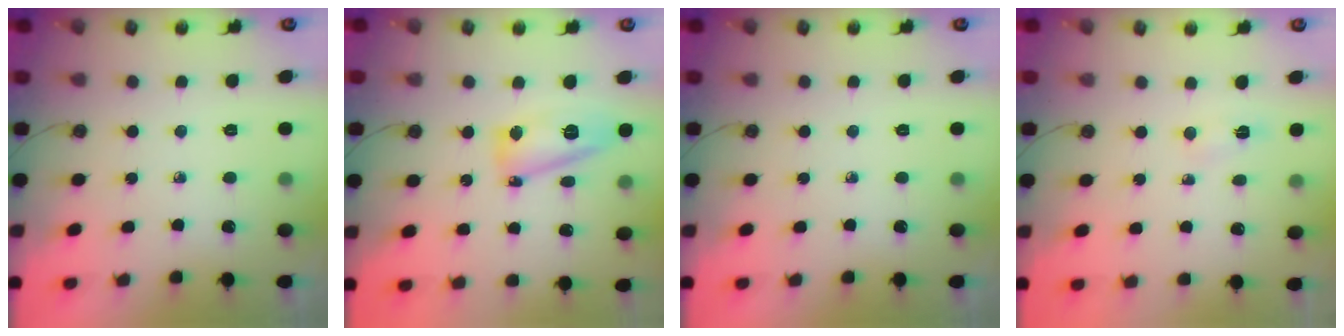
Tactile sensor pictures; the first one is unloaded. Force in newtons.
{"total": 12.0, "press": 12.0, "slide": 1.2}
{"total": 0.0}
{"total": 2.5, "press": 2.5, "slide": 0.3}